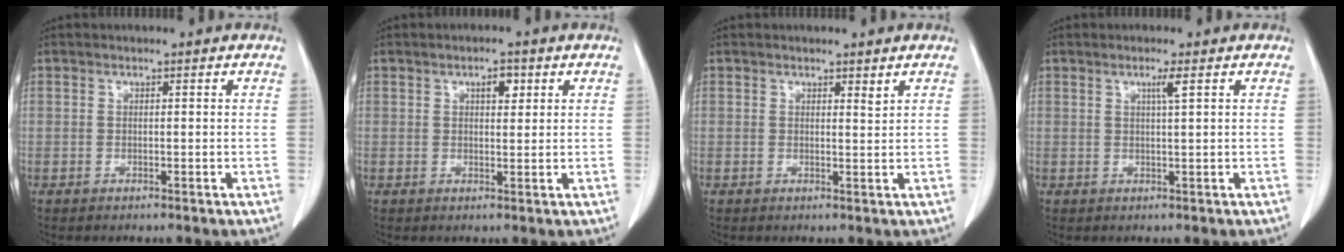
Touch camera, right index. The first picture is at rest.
{"total": 2.4, "force": [1.1, 1.0, 1.9], "torque": [-0.029, 0.000, 0.018]}
{"total": 1.0, "force": [0.8, 0.1, 0.5], "torque": [-0.008, -0.007, 0.014]}
{"total": 1.7, "force": [0.8, -0.4, 1.5], "torque": [-0.030, -0.003, 0.015]}